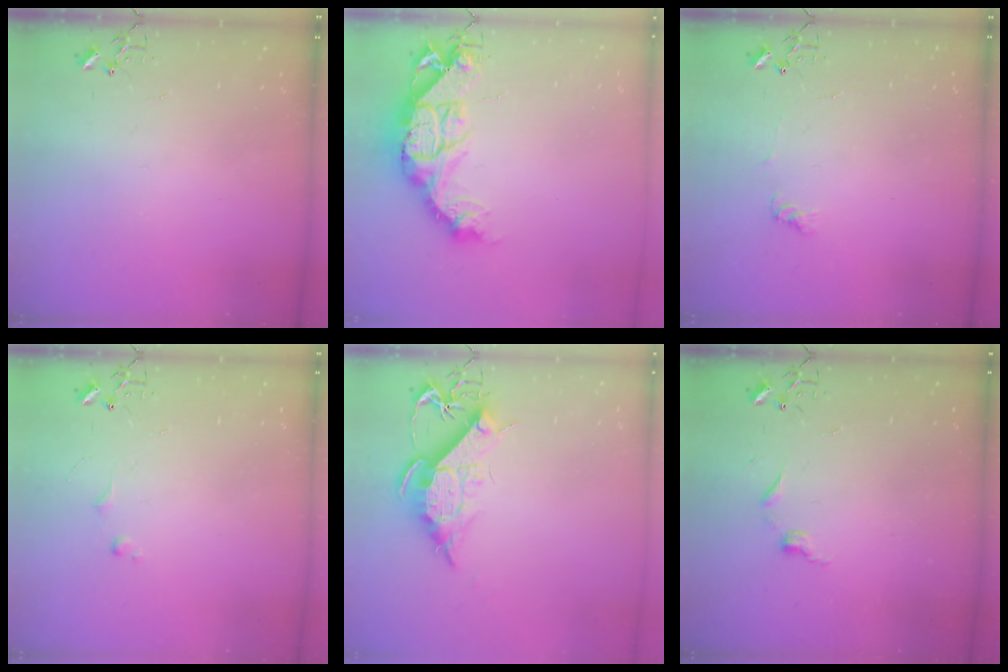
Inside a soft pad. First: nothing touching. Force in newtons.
{"total": 16.7, "press": 16.6, "slide": 1.4}
{"total": 5.5, "press": 5.5, "slide": 0.7}
{"total": 3.6, "press": 3.6, "slide": 0.5}
{"total": 12.1, "press": 12.1, "slide": 1.1}
{"total": 6.1, "press": 6.0, "slide": 0.6}